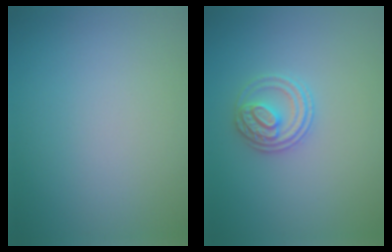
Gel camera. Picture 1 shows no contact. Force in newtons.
{"total": 2.7, "press": 2.6, "slide": 0.7}